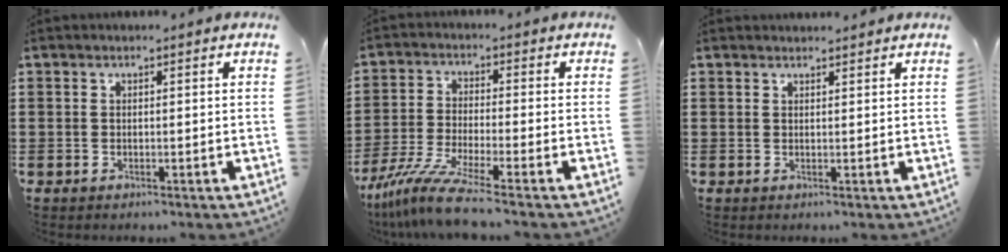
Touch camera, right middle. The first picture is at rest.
{"total": 8.0, "force": [-6.2, 0.2, 5.0], "torque": [-0.118, -0.017, -0.125]}
{"total": 1.1, "force": [1.1, 0.1, 0.0], "torque": [0.005, -0.003, 0.020]}